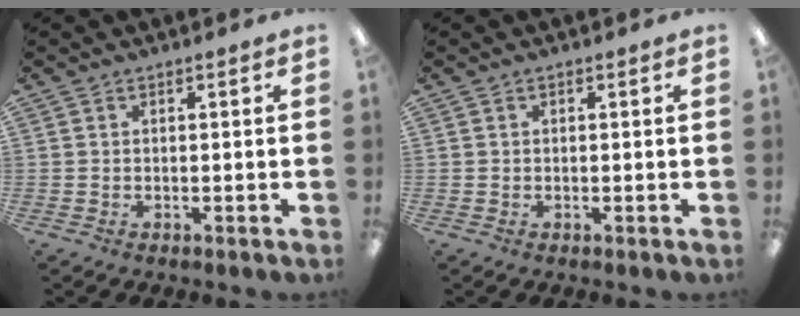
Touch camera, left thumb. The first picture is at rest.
{"total": 0.0}